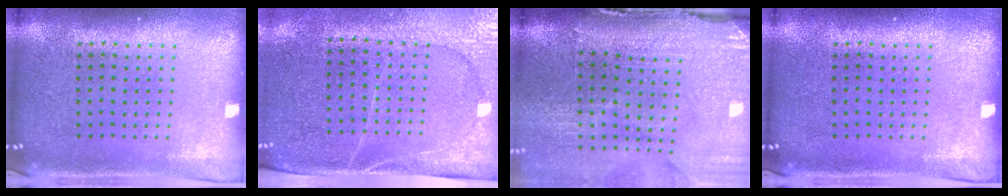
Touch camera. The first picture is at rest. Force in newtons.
{"total": 2.9, "press": 2.7, "slide": 1.2}
{"total": 4.4, "press": 3.7, "slide": 2.4}
{"total": 0.0}